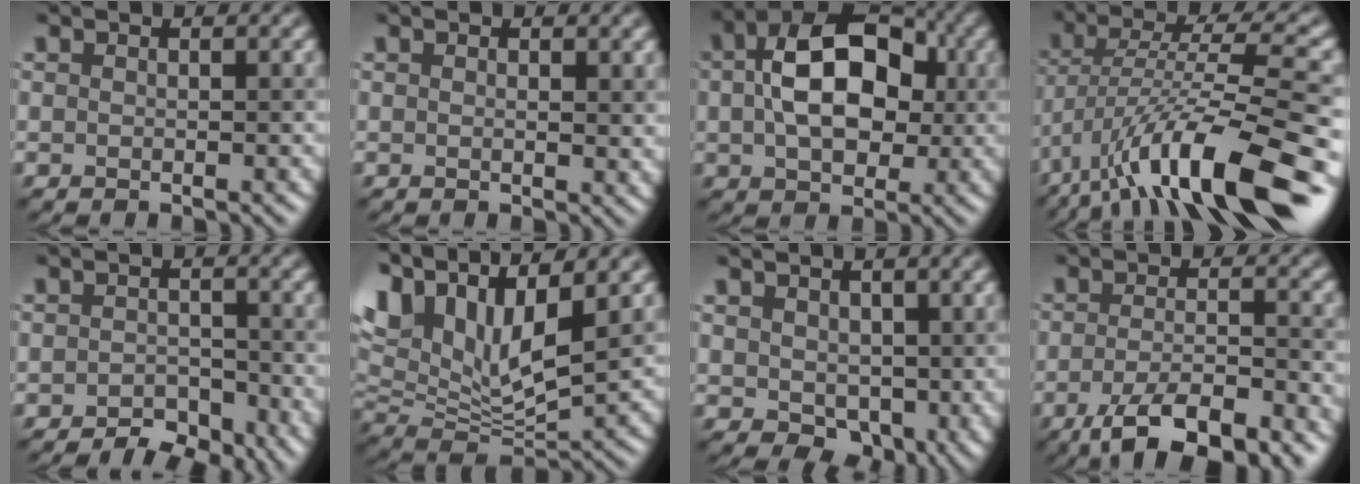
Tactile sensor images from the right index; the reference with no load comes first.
{"total": 1.2, "force": [0.5, 0.3, 1.1], "torque": [-0.015, -0.003, 0.008]}
{"total": 10.4, "force": [1.3, 6.6, 7.9], "torque": [-0.132, 0.015, 0.016]}
{"total": 12.9, "force": [-6.8, 3.4, 10.5], "torque": [-0.183, 0.018, -0.115]}
{"total": 3.3, "force": [-2.0, 1.7, 1.9], "torque": [-0.024, 0.000, -0.030]}
{"total": 12.5, "force": [6.0, 5.5, 9.6], "torque": [-0.213, 0.020, 0.106]}
{"total": 5.7, "force": [0.8, 4.0, 4.0], "torque": [-0.070, -0.019, 0.024]}
{"total": 7.0, "force": [-4.3, 2.0, 5.2], "torque": [-0.095, -0.004, -0.078]}